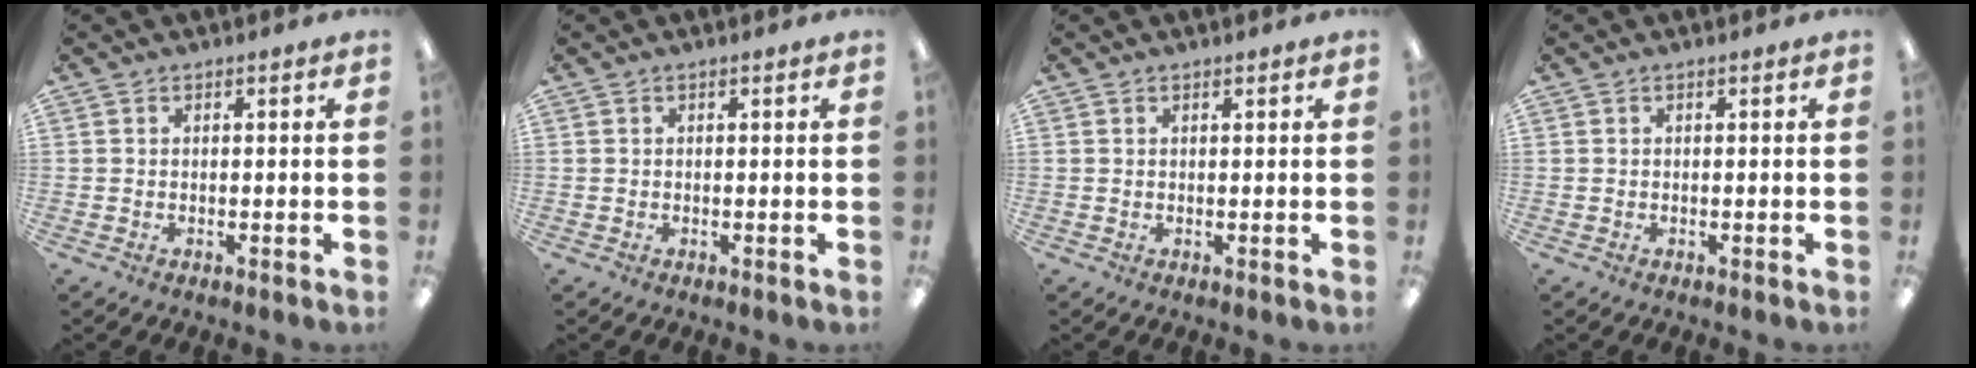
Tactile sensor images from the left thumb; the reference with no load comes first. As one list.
[{"total": 0.0}, {"total": 0.5, "force": [0.5, 0.2, 0.2], "torque": [-0.004, 0.002, 0.008]}, {"total": 0.0}]